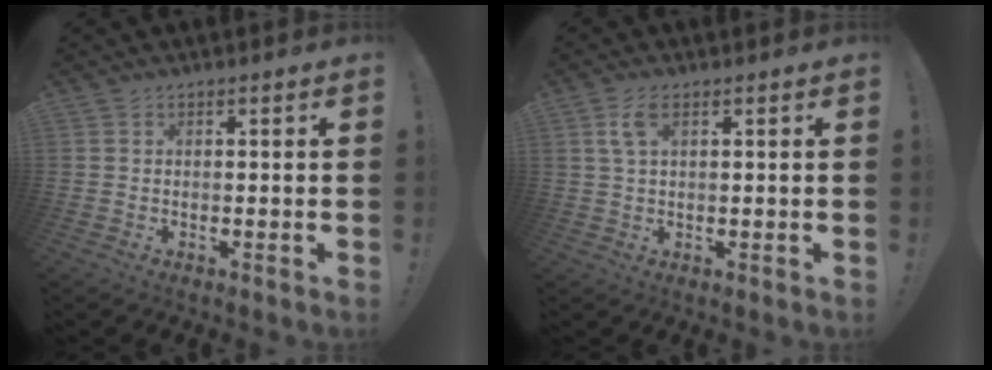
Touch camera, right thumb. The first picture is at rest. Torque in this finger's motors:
{"motor_torque": [-0.16, 0.20, 0.23, 0.32, 0.06]}